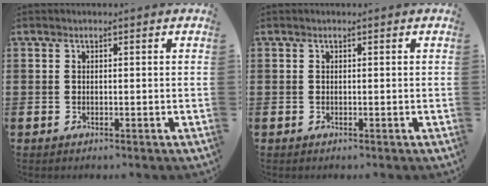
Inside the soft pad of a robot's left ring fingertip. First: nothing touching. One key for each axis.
{"total": 0.0}